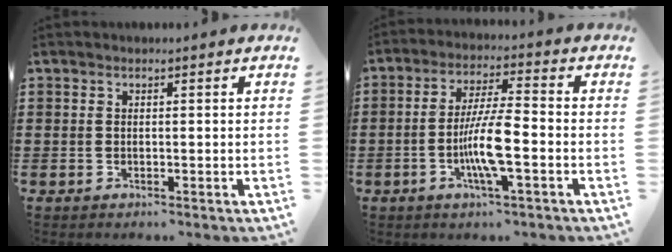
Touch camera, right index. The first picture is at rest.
{"total": 8.4, "force": [-2.4, 1.4, 7.9], "torque": [-0.159, -0.008, -0.049]}